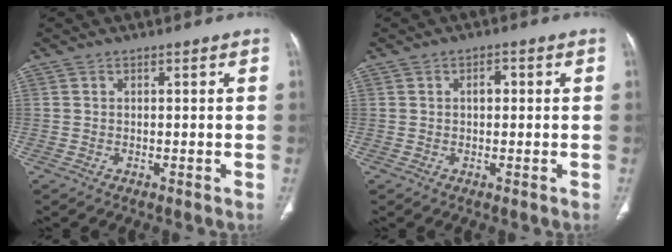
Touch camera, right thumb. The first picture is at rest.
{"total": 2.0, "force": [0.2, 1.3, 1.5], "torque": [-0.020, 0.008, 0.002]}